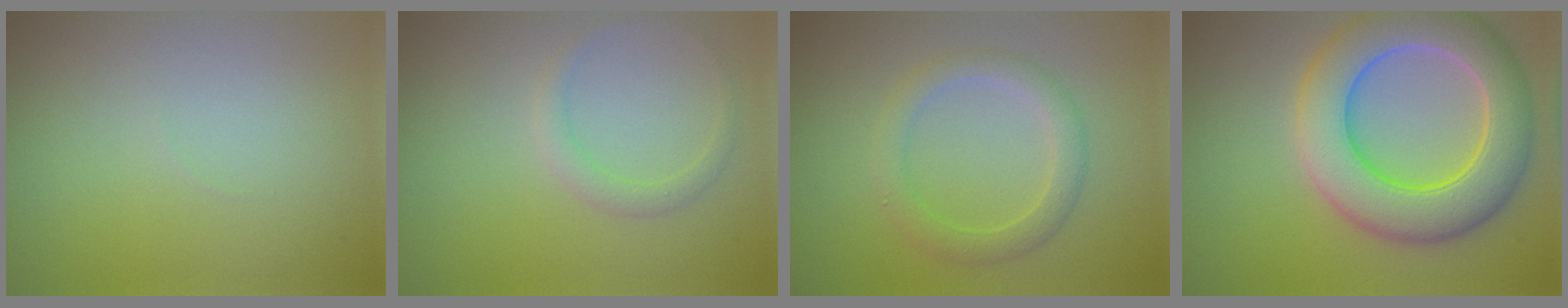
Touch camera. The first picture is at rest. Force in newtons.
{"total": 1.4, "press": 1.4, "slide": 0.1}
{"total": 2.7, "press": 2.7, "slide": 0.1}
{"total": 9.2, "press": 9.2, "slide": 0.6}